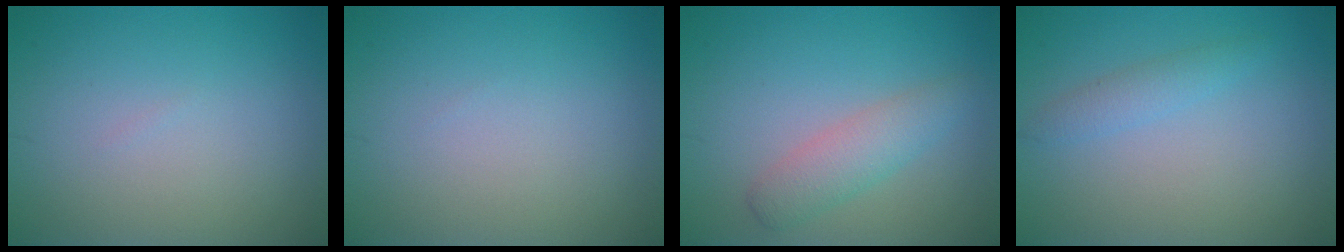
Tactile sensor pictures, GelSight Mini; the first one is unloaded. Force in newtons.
{"total": 0.0}
{"total": 2.8, "press": 2.8, "slide": 0.1}
{"total": 1.5, "press": 1.5, "slide": 0.1}